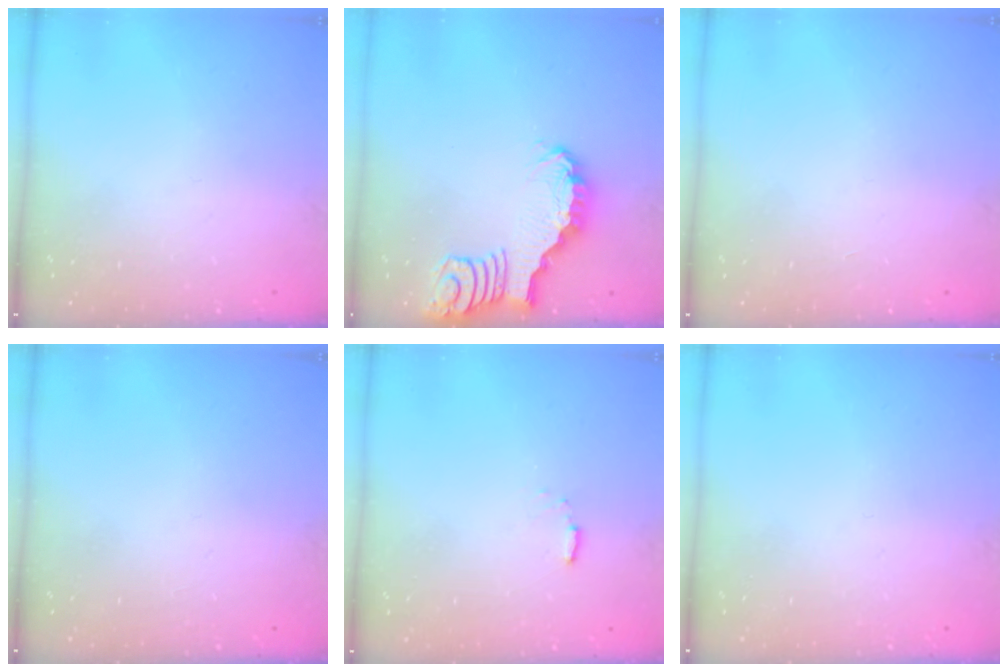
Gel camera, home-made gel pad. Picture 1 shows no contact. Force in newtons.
{"total": 2.7, "press": 2.7, "slide": 0.4}
{"total": 1.4, "press": 1.4, "slide": 0.0}
{"total": 0.0}
{"total": 2.9, "press": 2.9, "slide": 0.5}
{"total": 0.0}